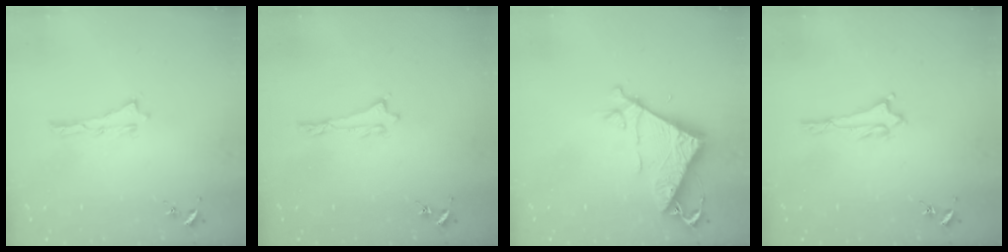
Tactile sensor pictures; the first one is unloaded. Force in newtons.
{"total": 0.0}
{"total": 7.5, "press": 7.5, "slide": 0.2}
{"total": 1.0, "press": 0.9, "slide": 0.2}